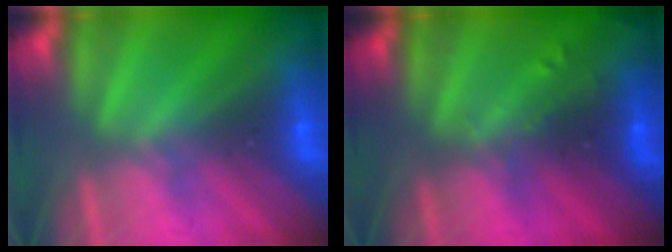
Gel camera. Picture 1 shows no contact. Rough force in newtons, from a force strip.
{"total": 2.8}